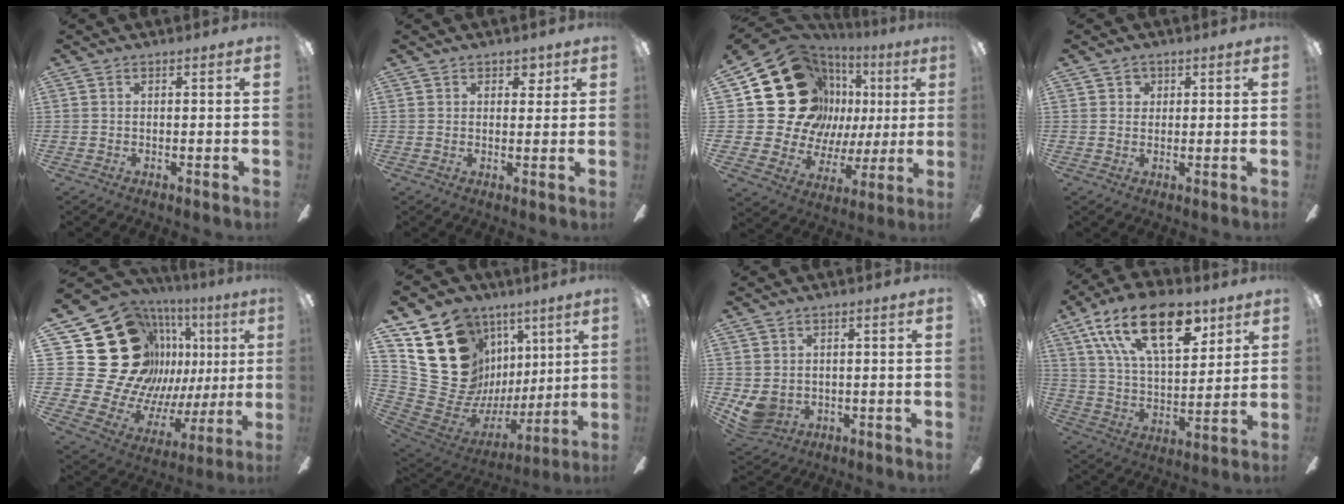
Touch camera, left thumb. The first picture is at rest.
{"total": 2.9, "force": [1.8, 2.1, 0.8], "torque": [0.004, -0.003, 0.028]}
{"total": 25.7, "force": [8.7, 20.3, 13.2], "torque": [-0.260, -0.044, 0.194]}
{"total": 2.4, "force": [1.2, 2.1, 0.4], "torque": [0.004, 0.001, 0.018]}
{"total": 32.3, "force": [11.0, 23.7, 18.9], "torque": [-0.361, -0.094, 0.266]}
{"total": 23.2, "force": [8.6, 18.7, 10.8], "torque": [-0.225, -0.069, 0.207]}
{"total": 6.2, "force": [-0.3, 5.4, 3.1], "torque": [-0.076, 0.004, -0.005]}
{"total": 22.8, "force": [12.5, 11.1, 15.6], "torque": [-0.269, -0.054, 0.213]}